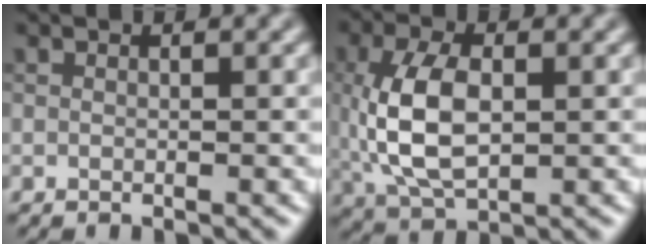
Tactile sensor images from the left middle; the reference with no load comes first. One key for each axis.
{"total": 7.2, "fx": 0.1, "fy": 4.0, "fz": 6.0, "tx": -0.140, "ty": 0.001, "tz": 0.004}